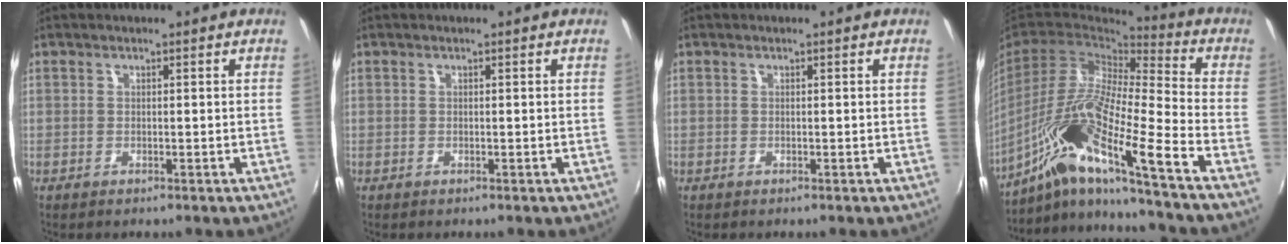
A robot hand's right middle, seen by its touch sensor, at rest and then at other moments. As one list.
[{"total": 0.0}, {"total": 0.0}, {"total": 19.4, "force": [-11.9, 0.7, 15.3], "torque": [-0.253, -0.036, -0.233]}]